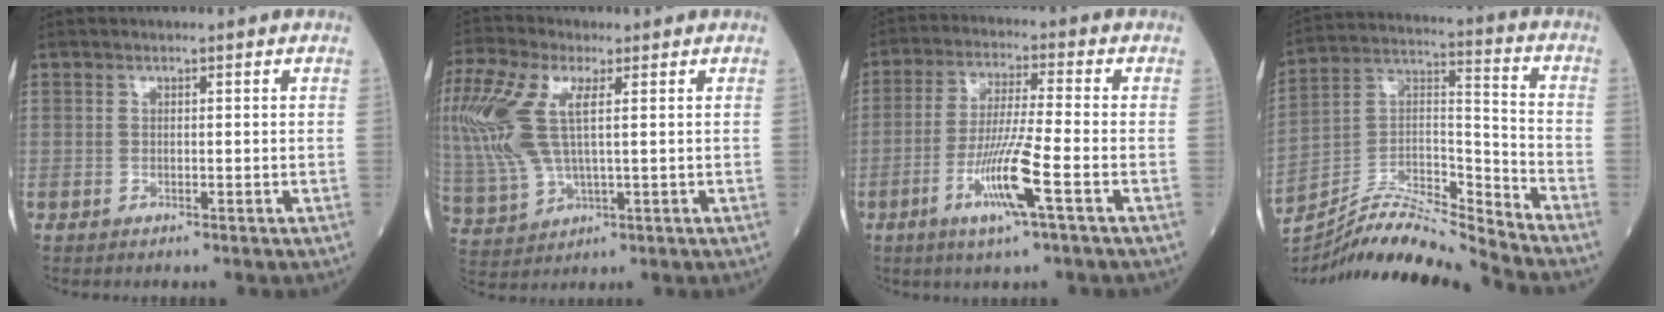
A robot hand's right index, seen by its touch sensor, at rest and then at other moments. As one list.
[{"total": 16.1, "force": [3.9, 6.8, 14.1], "torque": [-0.358, 0.011, 0.076]}, {"total": 9.7, "force": [-3.8, -0.3, 8.9], "torque": [-0.174, -0.012, -0.074]}, {"total": 15.7, "force": [-15.1, -0.8, 4.3], "torque": [-0.083, 0.045, -0.273]}]